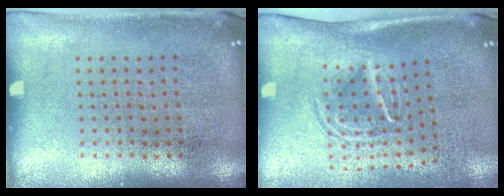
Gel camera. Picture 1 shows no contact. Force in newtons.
{"total": 1.7, "press": 1.1, "slide": 1.2}